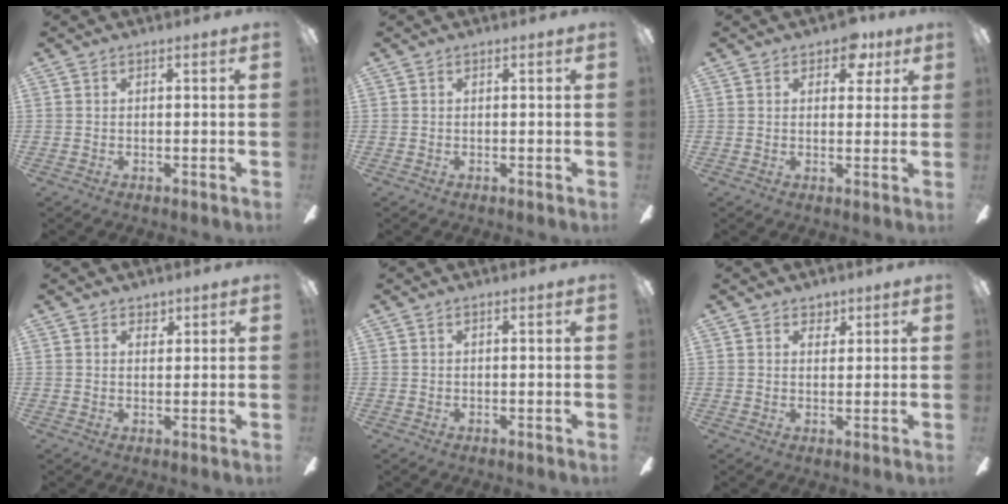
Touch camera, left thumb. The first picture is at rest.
{"total": 0.0}
{"total": 6.4, "force": [4.0, 3.9, 3.3], "torque": [-0.034, -0.010, 0.067]}
{"total": 2.2, "force": [1.7, 1.4, 0.3], "torque": [0.007, -0.005, 0.028]}
{"total": 0.0}
{"total": 2.7, "force": [2.0, 1.8, 0.3], "torque": [0.003, -0.005, 0.034]}